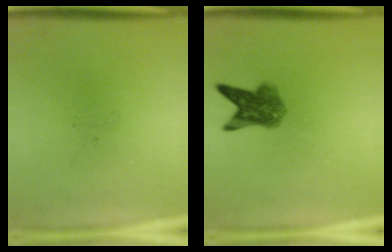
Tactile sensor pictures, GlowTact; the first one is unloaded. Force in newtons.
{"total": 5.2}